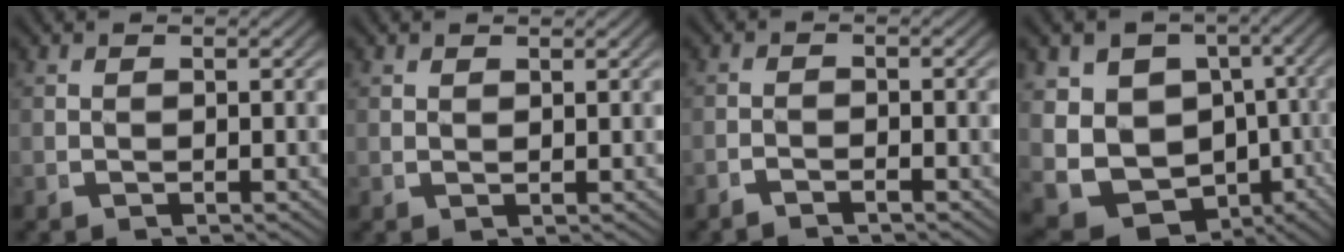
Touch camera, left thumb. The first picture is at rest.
{"total": 0.8, "force": [0.8, -0.1, 0.0], "torque": [-0.001, -0.003, 0.020]}
{"total": 1.3, "force": [-1.3, 0.2, 0.2], "torque": [0.000, -0.002, -0.029]}
{"total": 16.8, "force": [-4.8, 13.2, 9.2], "torque": [-0.212, -0.100, -0.049]}